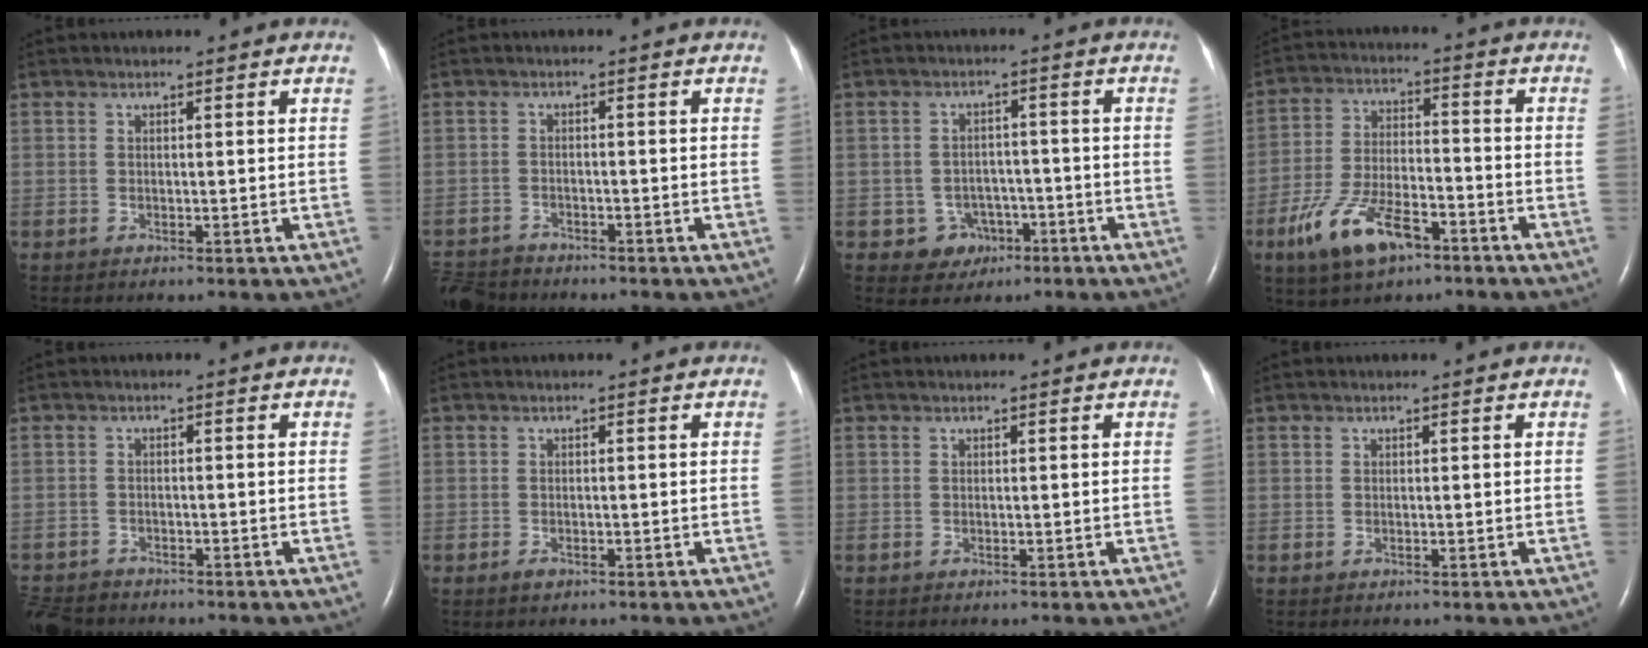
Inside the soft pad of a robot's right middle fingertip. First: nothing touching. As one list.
[{"total": 5.8, "force": [-5.6, 1.7, 0.6], "torque": [-0.015, -0.013, -0.101]}, {"total": 4.6, "force": [-2.1, 4.1, 0.5], "torque": [0.000, 0.014, -0.023]}, {"total": 11.6, "force": [-6.7, 4.5, 8.3], "torque": [-0.173, 0.001, -0.119]}, {"total": 5.8, "force": [-5.3, 2.0, 1.2], "torque": [-0.025, -0.014, -0.092]}, {"total": 1.0, "force": [-0.6, 0.5, 0.5], "torque": [-0.008, 0.000, -0.009]}, {"total": 0.0}, {"total": 0.0}]